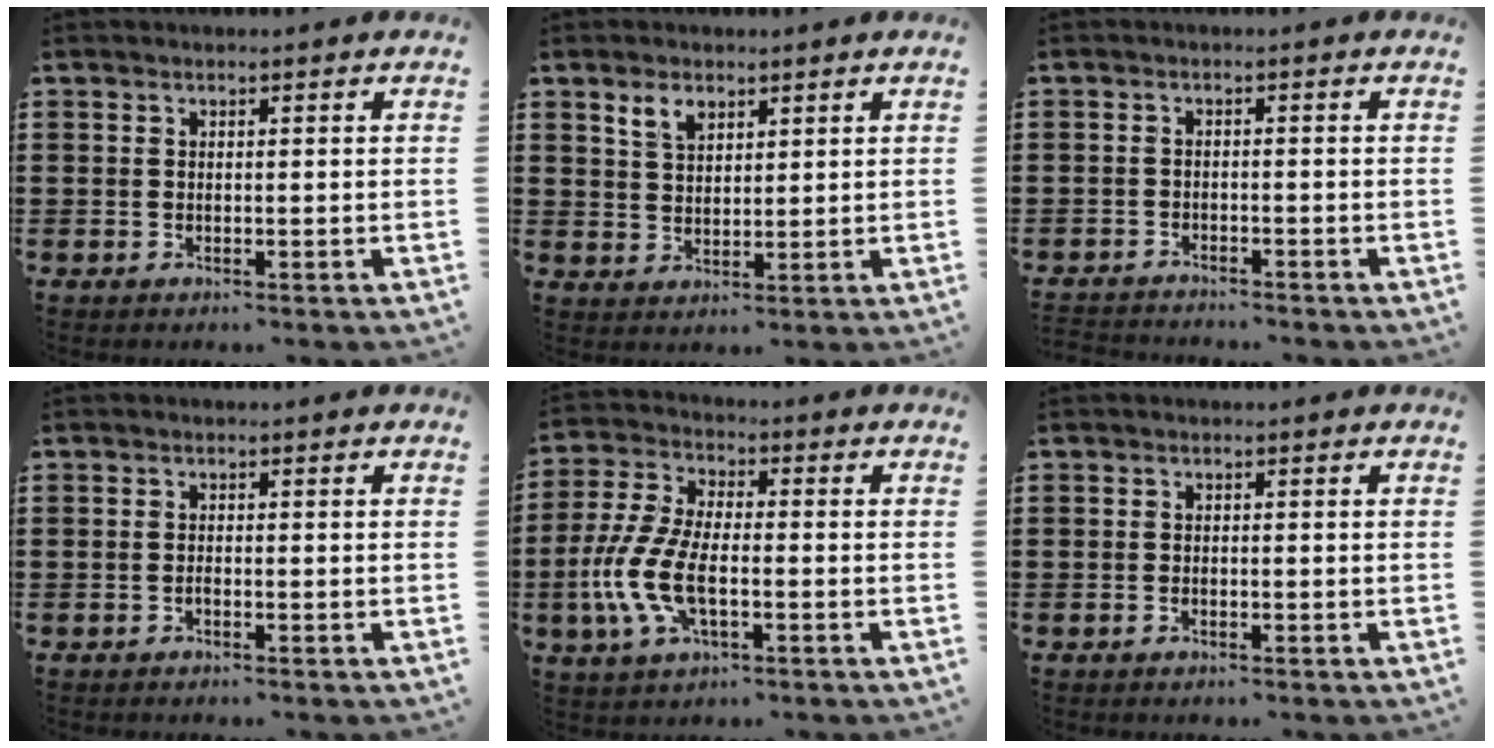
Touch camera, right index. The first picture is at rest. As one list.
[{"total": 3.4, "force": [2.2, 1.9, 1.7], "torque": [-0.041, 0.006, 0.042]}, {"total": 1.8, "force": [-1.8, 0.1, -0.2], "torque": [-0.003, 0.002, -0.041]}, {"total": 0.7, "force": [-0.5, 0.1, 0.5], "torque": [-0.011, -0.005, -0.007]}, {"total": 9.5, "force": [-2.5, 4.5, 8.0], "torque": [-0.197, -0.014, -0.052]}, {"total": 0.6, "force": [-0.4, 0.2, 0.5], "torque": [-0.011, -0.006, -0.006]}]